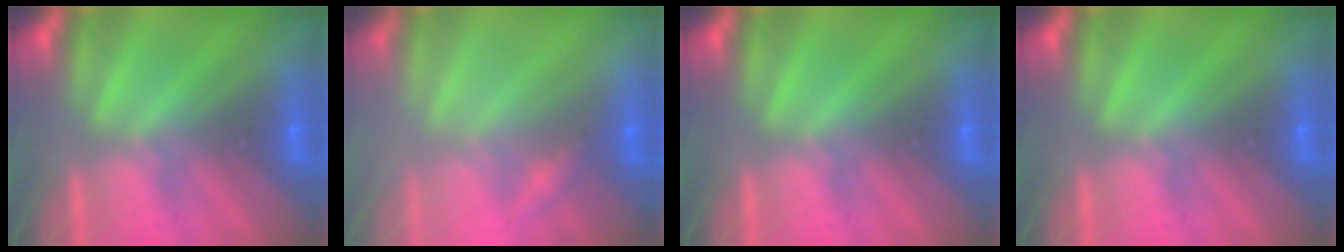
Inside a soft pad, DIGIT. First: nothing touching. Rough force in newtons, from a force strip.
{"total": 2.4}
{"total": 0.0}
{"total": 0.0}